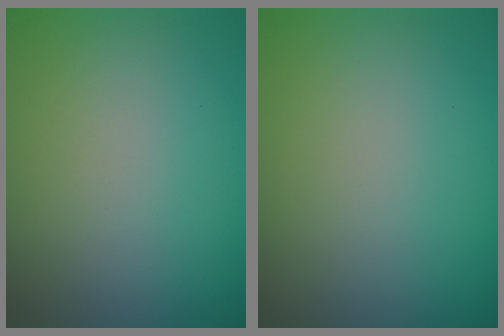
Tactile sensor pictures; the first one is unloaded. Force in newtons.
{"total": 0.0}